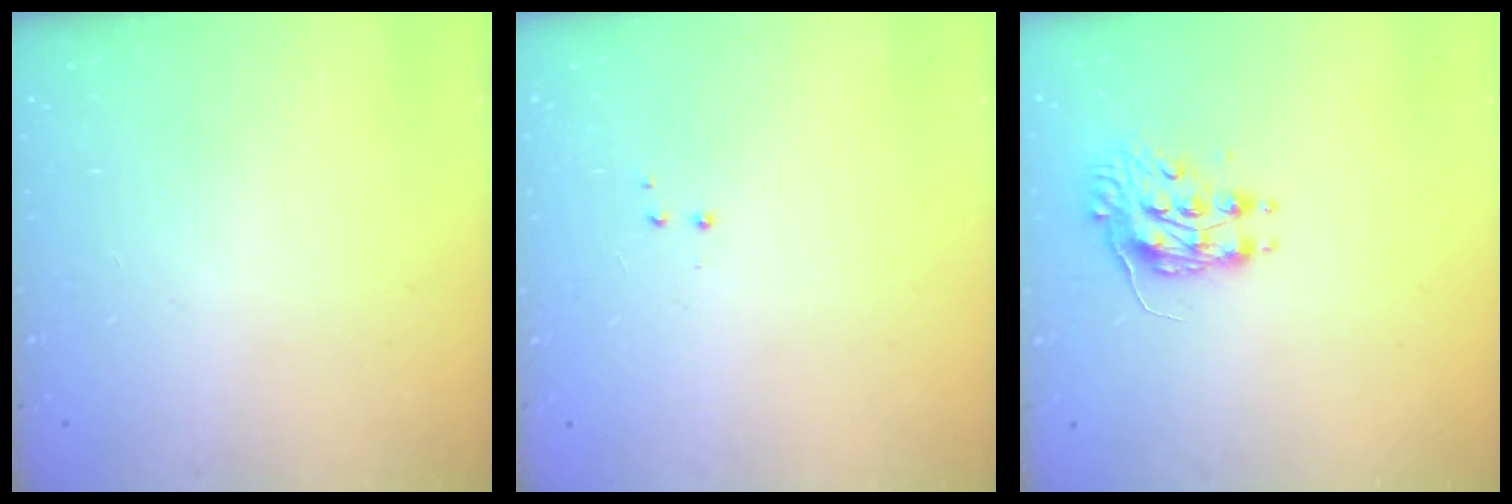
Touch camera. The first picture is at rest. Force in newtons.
{"total": 2.8, "press": 2.7, "slide": 0.5}
{"total": 8.2, "press": 8.2, "slide": 0.3}